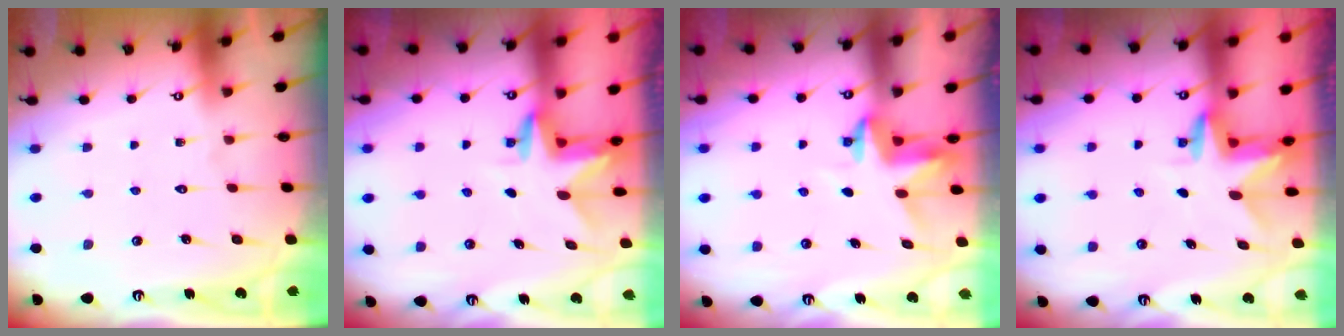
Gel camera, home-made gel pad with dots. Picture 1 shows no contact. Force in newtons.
{"total": 3.1, "press": 3.1, "slide": 0.2}
{"total": 3.8, "press": 3.8, "slide": 0.3}
{"total": 3.0, "press": 3.0, "slide": 0.2}